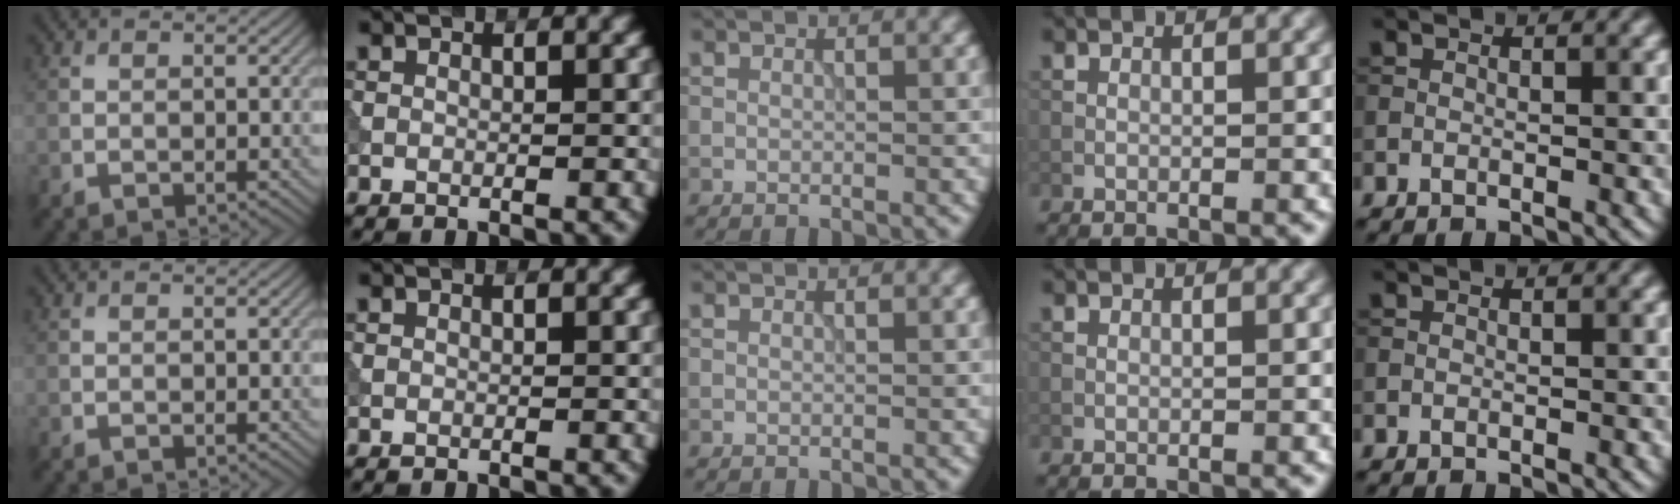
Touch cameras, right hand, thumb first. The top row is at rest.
{}